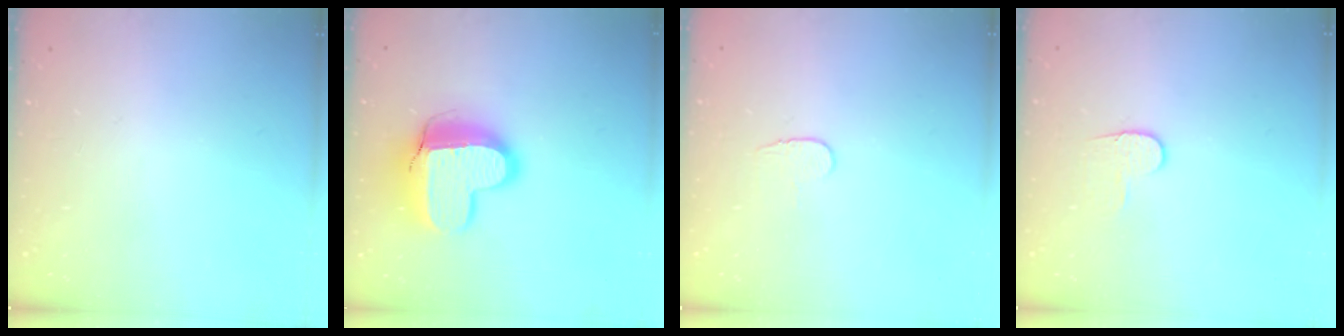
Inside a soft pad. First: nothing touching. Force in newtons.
{"total": 14.6, "press": 14.5, "slide": 1.1}
{"total": 4.3, "press": 4.2, "slide": 0.4}
{"total": 6.2, "press": 6.1, "slide": 0.6}